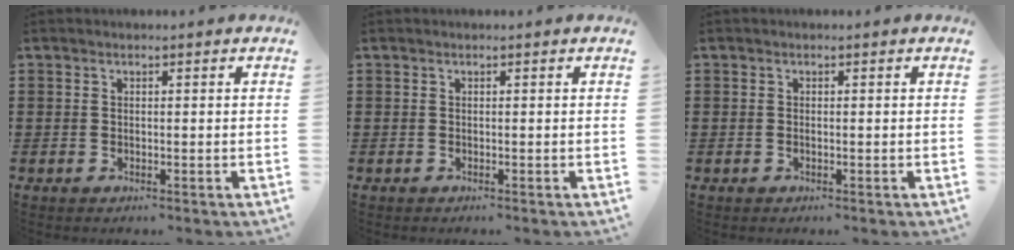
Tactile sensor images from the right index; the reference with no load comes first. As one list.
[{"total": 0.0}, {"total": 0.0}]